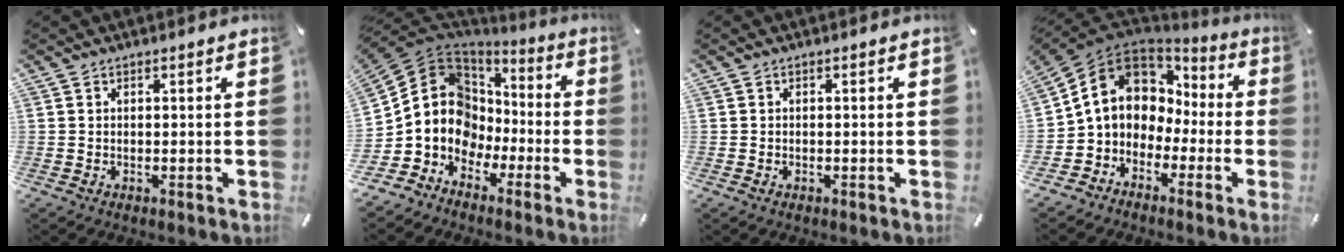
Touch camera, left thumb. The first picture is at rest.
{"total": 12.6, "force": [-1.4, 11.8, 4.0], "torque": [-0.107, -0.021, -0.021]}
{"total": 0.8, "force": [-0.4, 0.5, 0.5], "torque": [-0.009, -0.001, -0.007]}
{"total": 10.6, "force": [1.2, 9.3, 4.9], "torque": [-0.119, -0.006, 0.019]}